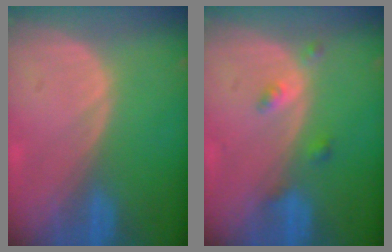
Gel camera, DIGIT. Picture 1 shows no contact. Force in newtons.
{"total": 2.5, "press": 2.5, "slide": 0.2}